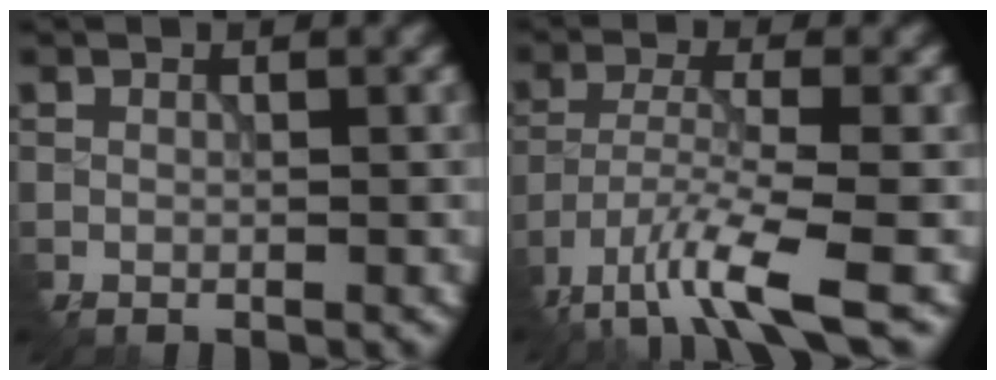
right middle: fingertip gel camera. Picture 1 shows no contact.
{"total": 6.8, "force": [-4.9, 0.9, 4.6], "torque": [-0.092, -0.009, -0.092]}